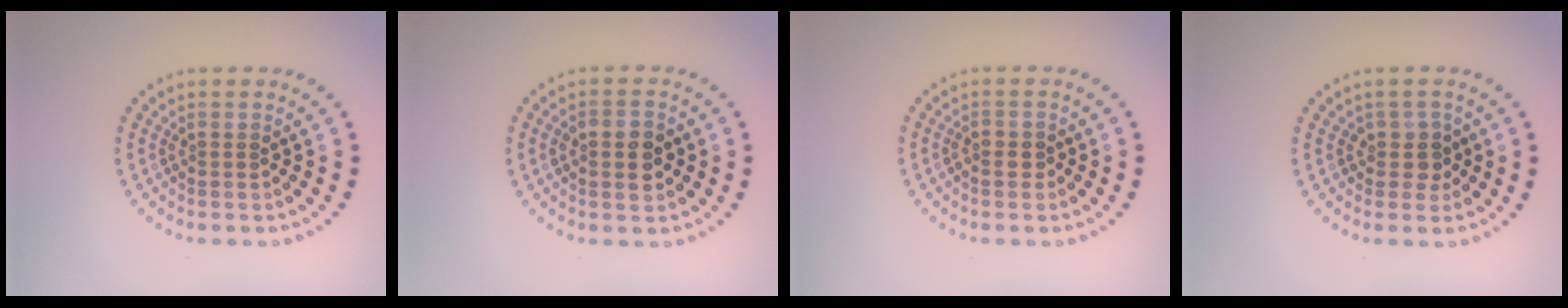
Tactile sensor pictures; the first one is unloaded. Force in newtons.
{"total": 3.6, "press": 3.6, "slide": 0.2}
{"total": 1.0, "press": 0.9, "slide": 0.4}
{"total": 1.9, "press": 1.6, "slide": 0.9}